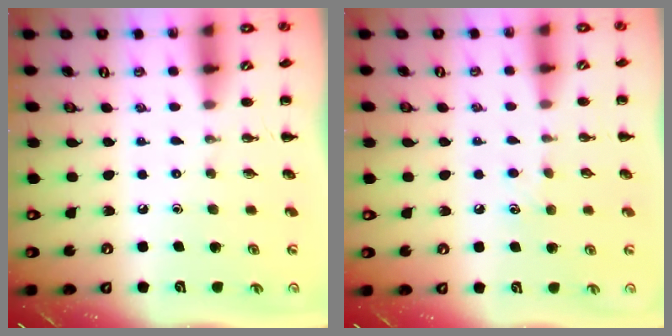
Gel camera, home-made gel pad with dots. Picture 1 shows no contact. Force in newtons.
{"total": 4.4, "press": 4.2, "slide": 1.5}